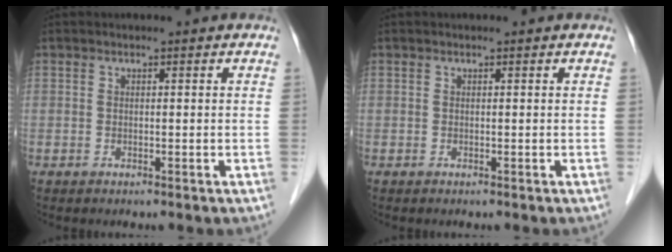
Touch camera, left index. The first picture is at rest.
{"total": 0.0}